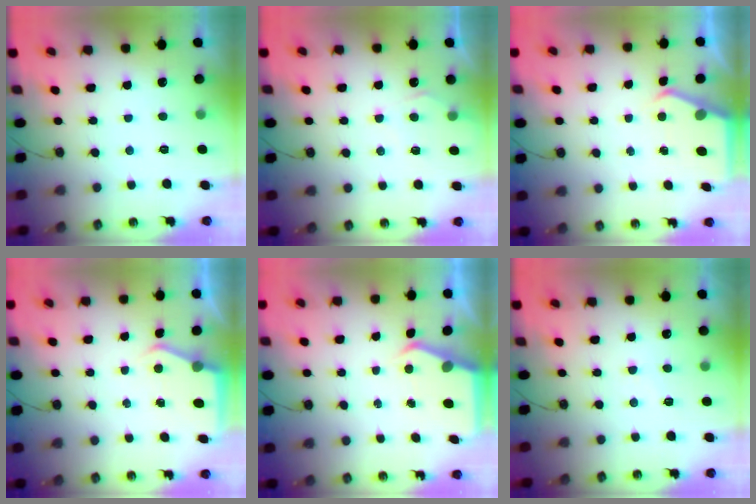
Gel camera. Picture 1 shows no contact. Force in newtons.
{"total": 6.7, "press": 6.7, "slide": 0.6}
{"total": 3.9, "press": 3.9, "slide": 0.2}
{"total": 5.2, "press": 5.2, "slide": 0.5}
{"total": 4.3, "press": 4.3, "slide": 0.4}
{"total": 5.8, "press": 5.8, "slide": 0.7}